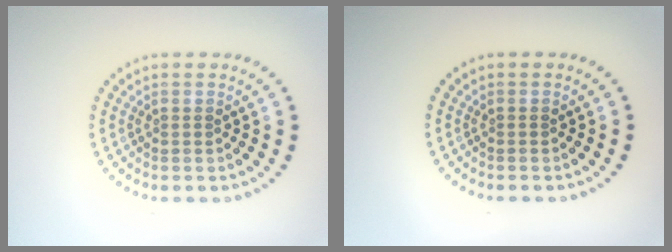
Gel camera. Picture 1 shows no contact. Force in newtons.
{"total": 0.0}